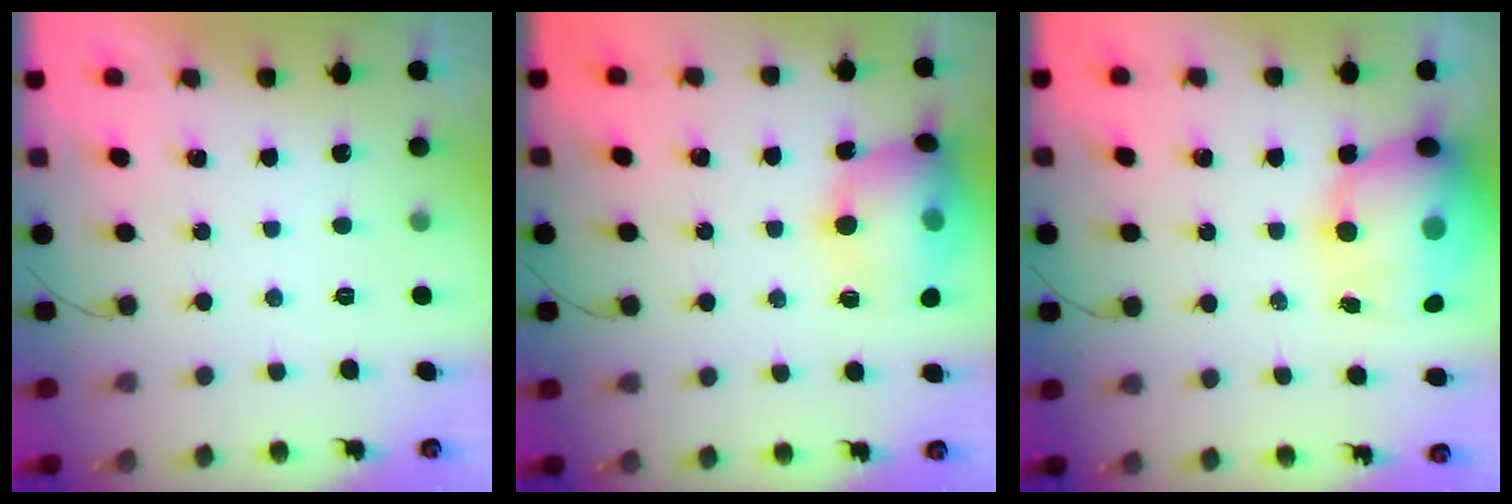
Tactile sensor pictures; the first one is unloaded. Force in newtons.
{"total": 20.6, "press": 18.9, "slide": 8.3}
{"total": 14.7, "press": 14.3, "slide": 3.4}